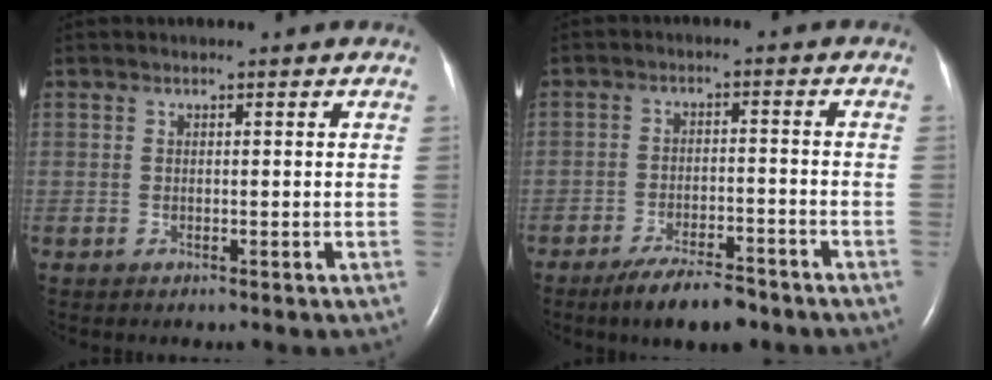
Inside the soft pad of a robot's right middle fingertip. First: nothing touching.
{"total": 7.5, "force": [-5.8, 1.8, 4.3], "torque": [-0.076, -0.010, -0.097]}